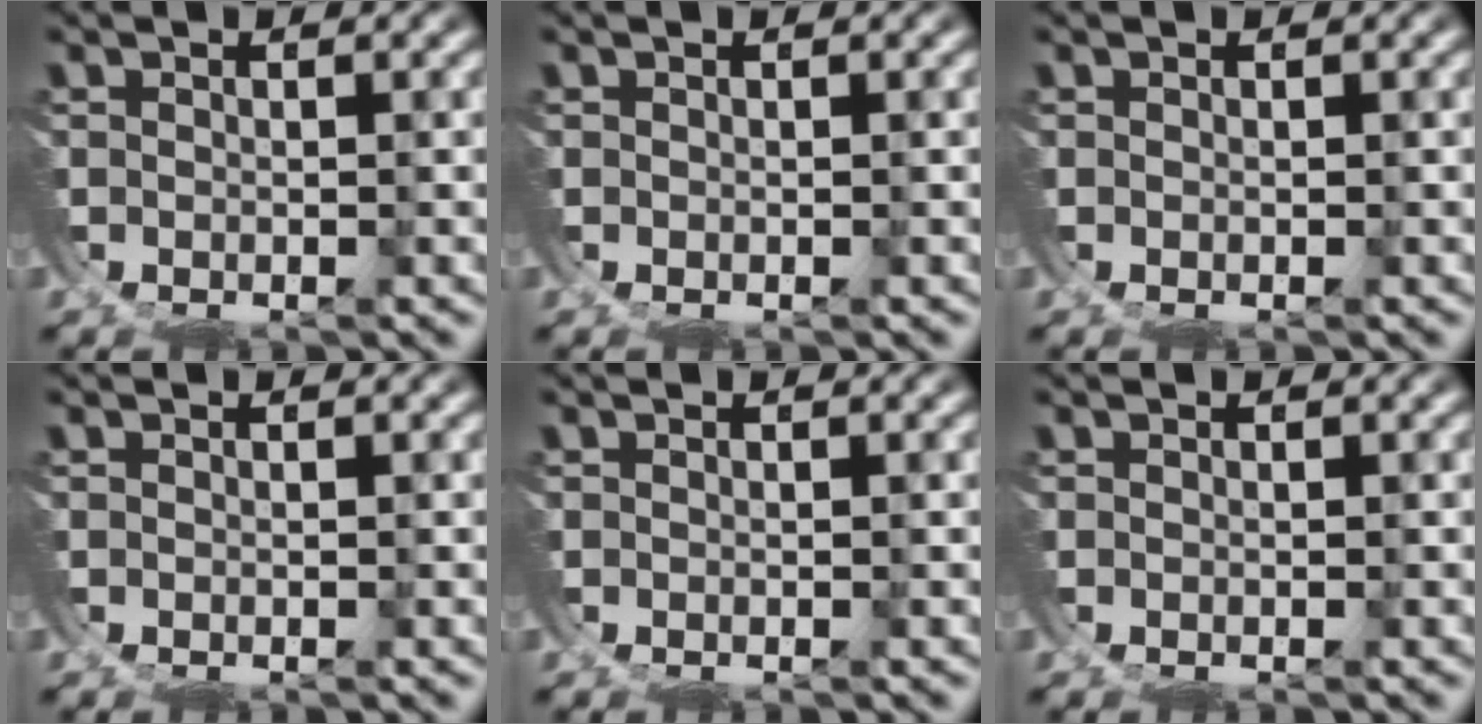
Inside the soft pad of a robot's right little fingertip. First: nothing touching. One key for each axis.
{"total": 0.0}
{"total": 0.0}
{"total": 0.0}
{"total": 0.0}
{"total": 0.0}